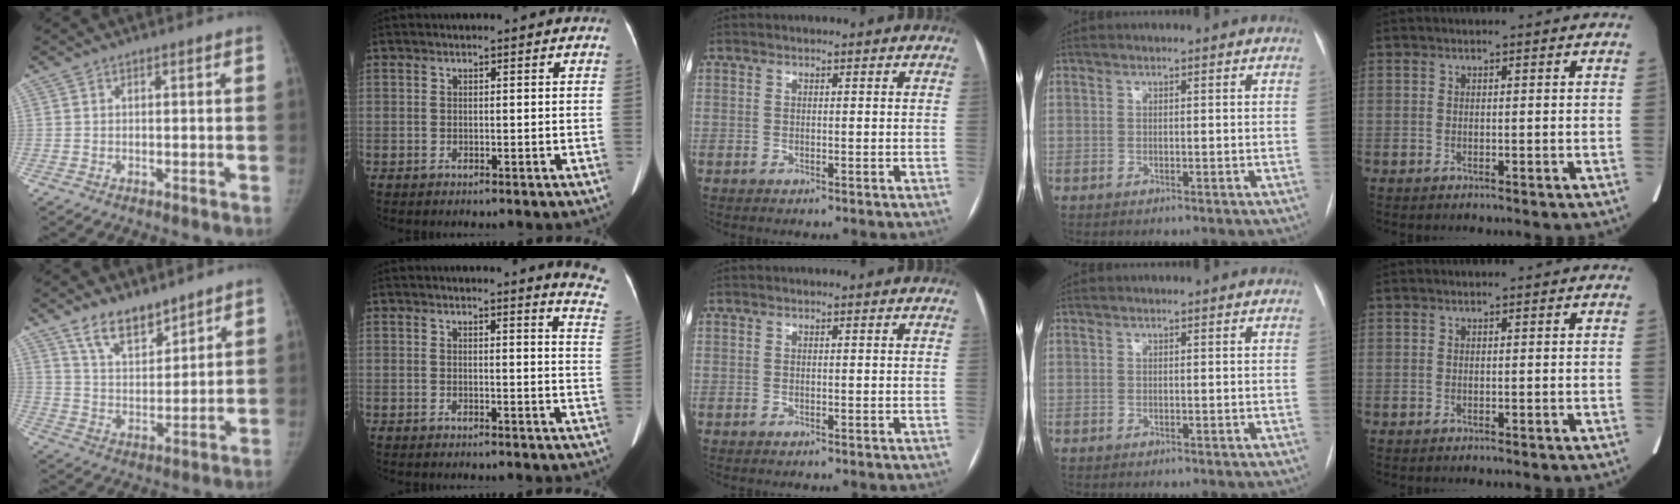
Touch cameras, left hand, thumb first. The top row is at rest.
{"thumb": {"total": 8.7, "force": [6.8, 3.8, 4.0], "torque": [-0.041, -0.051, 0.129]}, "index": {"total": 7.5, "force": [7.2, -0.6, 2.1], "torque": [-0.013, -0.072, 0.047]}}